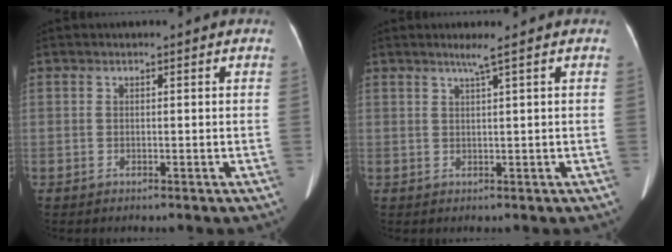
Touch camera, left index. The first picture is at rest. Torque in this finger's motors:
{"motor_torque": [0.22, -0.34, 0.06, 0.05]}